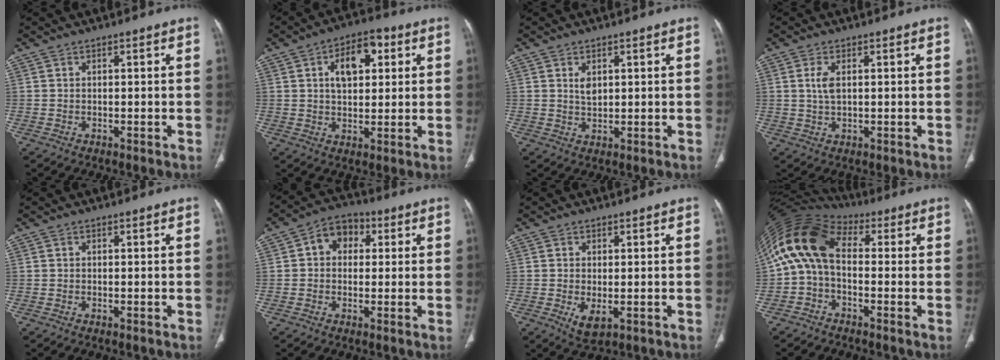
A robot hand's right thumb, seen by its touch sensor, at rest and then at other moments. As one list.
[{"total": 9.8, "force": [3.1, 5.6, 7.5], "torque": [-0.090, 0.007, 0.044]}, {"total": 2.7, "force": [1.0, 1.6, 1.9], "torque": [-0.026, -0.009, 0.023]}, {"total": 3.2, "force": [0.8, 1.5, 2.8], "torque": [-0.064, 0.000, 0.019]}, {"total": 0.0}, {"total": 7.2, "force": [1.6, 5.6, 4.2], "torque": [-0.038, 0.017, 0.014]}, {"total": 3.9, "force": [-0.9, 1.9, 3.3], "torque": [-0.060, -0.011, -0.007]}, {"total": 12.4, "force": [0.8, 7.7, 9.8], "torque": [-0.187, 0.040, 0.000]}]